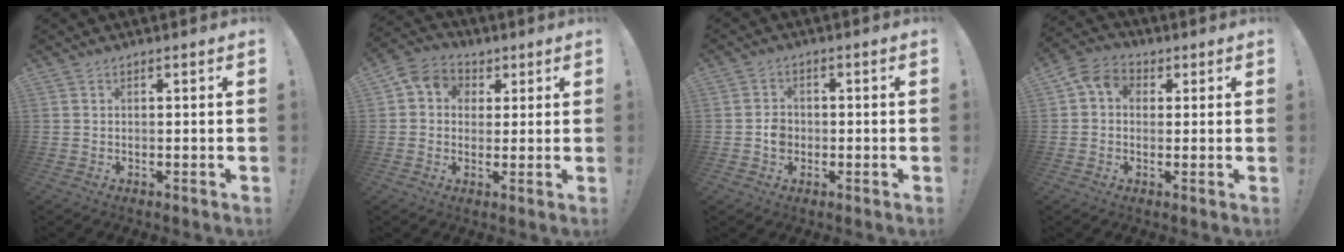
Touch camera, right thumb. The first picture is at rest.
{"total": 7.2, "force": [1.7, 6.5, 2.6], "torque": [-0.049, 0.002, 0.036]}
{"total": 4.2, "force": [-1.3, 3.5, 1.8], "torque": [-0.017, 0.007, -0.022]}
{"total": 7.1, "force": [1.9, 5.6, 3.9], "torque": [-0.071, 0.009, 0.041]}